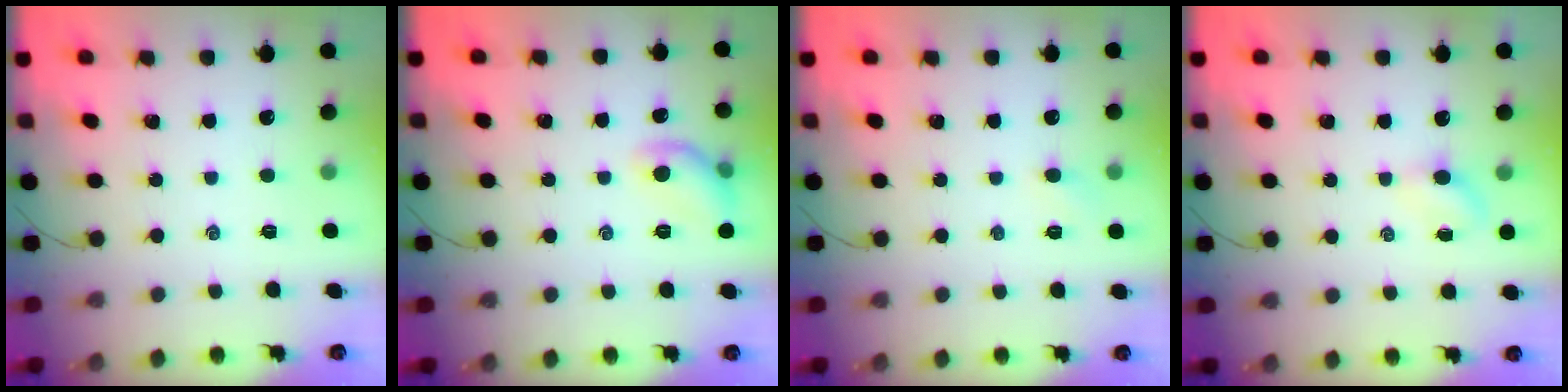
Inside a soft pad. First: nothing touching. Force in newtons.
{"total": 8.6, "press": 8.5, "slide": 1.3}
{"total": 2.2, "press": 2.1, "slide": 0.6}
{"total": 3.1, "press": 2.9, "slide": 1.0}